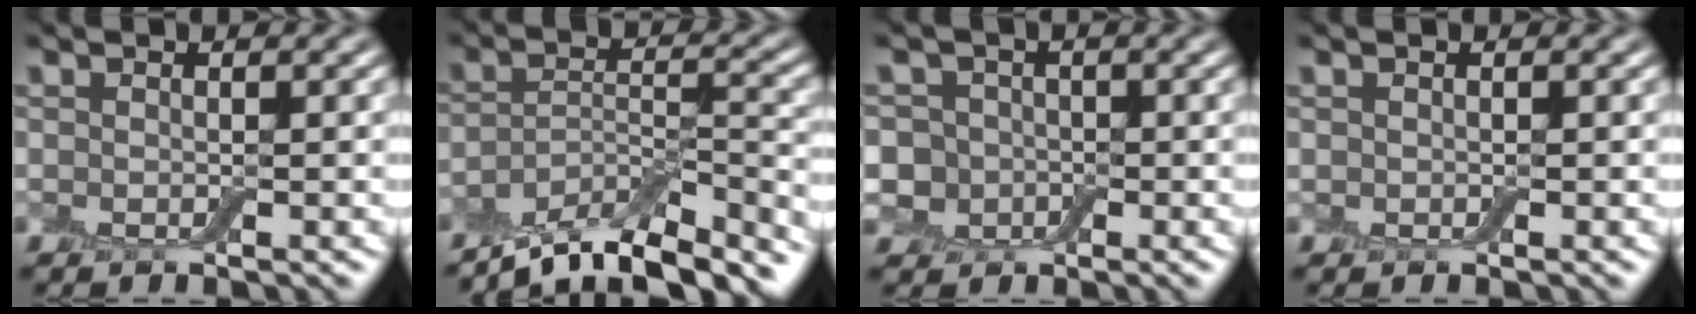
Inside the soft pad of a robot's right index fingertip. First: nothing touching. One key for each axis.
{"total": 9.1, "fx": -7.7, "fy": 2.4, "fz": 4.2, "tx": -0.063, "ty": -0.009, "tz": -0.126}
{"total": 4.4, "fx": -0.5, "fy": 4.1, "fz": 1.6, "tx": -0.010, "ty": 0.015, "tz": -0.043}
{"total": 0.0}